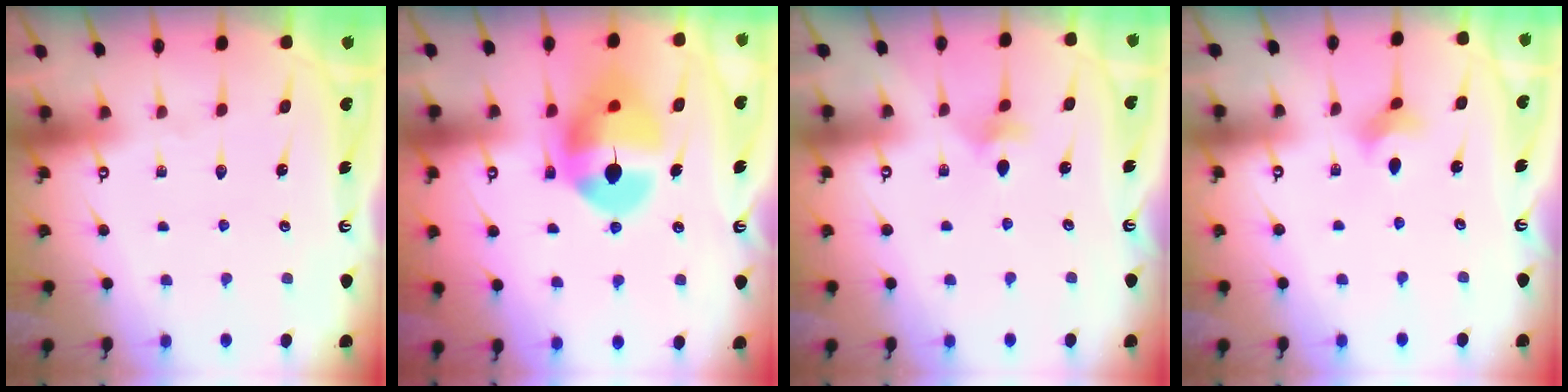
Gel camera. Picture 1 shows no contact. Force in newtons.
{"total": 14.2, "press": 14.1, "slide": 1.7}
{"total": 3.8, "press": 3.7, "slide": 0.9}
{"total": 2.9, "press": 2.8, "slide": 0.6}